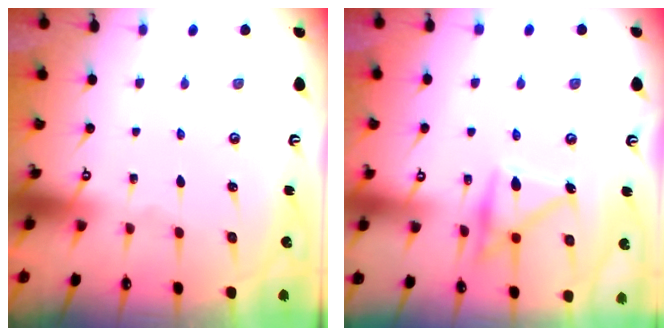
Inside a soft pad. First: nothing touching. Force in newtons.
{"total": 16.9, "press": 16.9, "slide": 0.8}